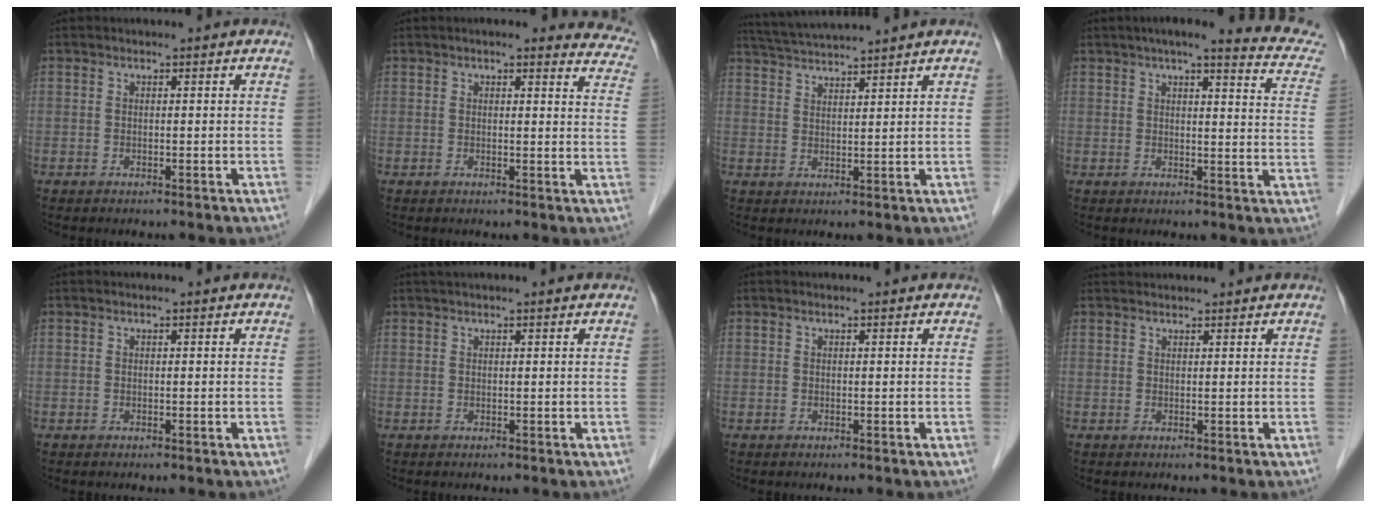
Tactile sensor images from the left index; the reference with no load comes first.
{"total": 10.7, "force": [9.9, 2.5, 3.3], "torque": [0.004, -0.014, 0.073]}
{"total": 7.2, "force": [6.7, -1.3, 2.1], "torque": [-0.046, 0.022, 0.119]}
{"total": 16.2, "force": [14.2, 1.8, 7.6], "torque": [-0.083, -0.019, 0.151]}
{"total": 0.0}
{"total": 3.2, "force": [2.8, -0.1, 1.4], "torque": [-0.014, 0.034, 0.044]}
{"total": 0.6, "force": [0.6, 0.1, 0.2], "torque": [-0.004, 0.013, 0.013]}
{"total": 3.7, "force": [3.6, 0.3, 0.6], "torque": [-0.008, 0.036, 0.057]}